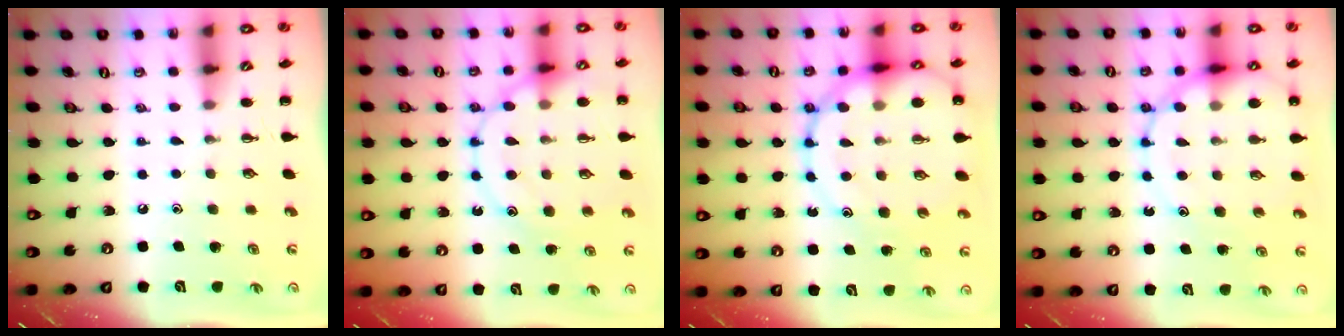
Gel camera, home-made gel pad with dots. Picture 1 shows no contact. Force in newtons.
{"total": 16.8, "press": 16.7, "slide": 1.6}
{"total": 19.4, "press": 19.2, "slide": 3.0}
{"total": 15.9, "press": 15.5, "slide": 3.7}